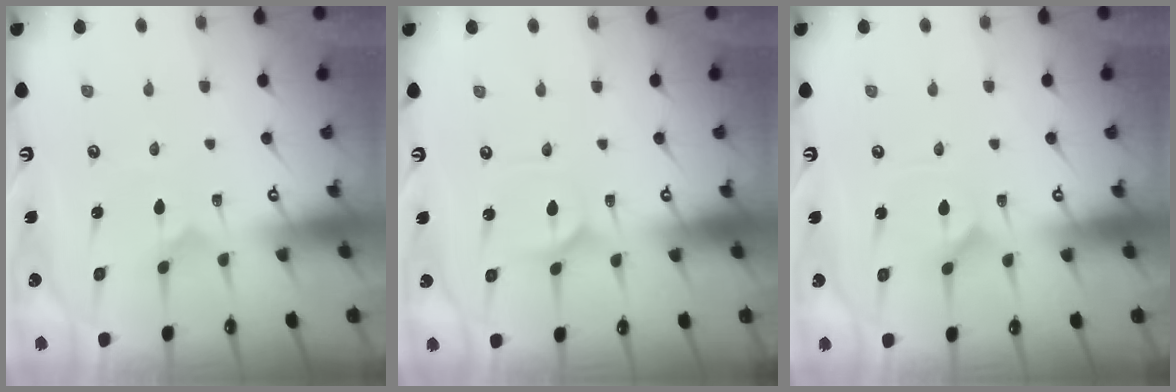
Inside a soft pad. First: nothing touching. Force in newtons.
{"total": 2.3, "press": 2.3, "slide": 0.3}
{"total": 1.5, "press": 1.5, "slide": 0.1}